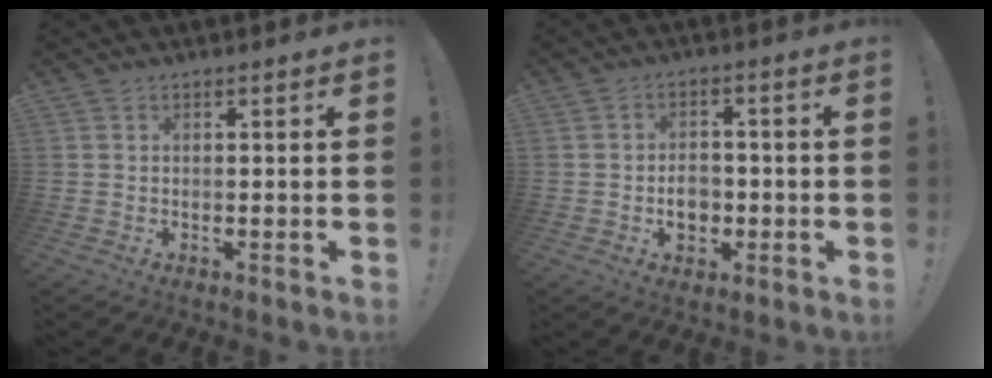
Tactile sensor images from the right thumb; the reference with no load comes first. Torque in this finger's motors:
{"motor_torque": [0.48, 0.45, -0.02, -0.39, 0.07]}